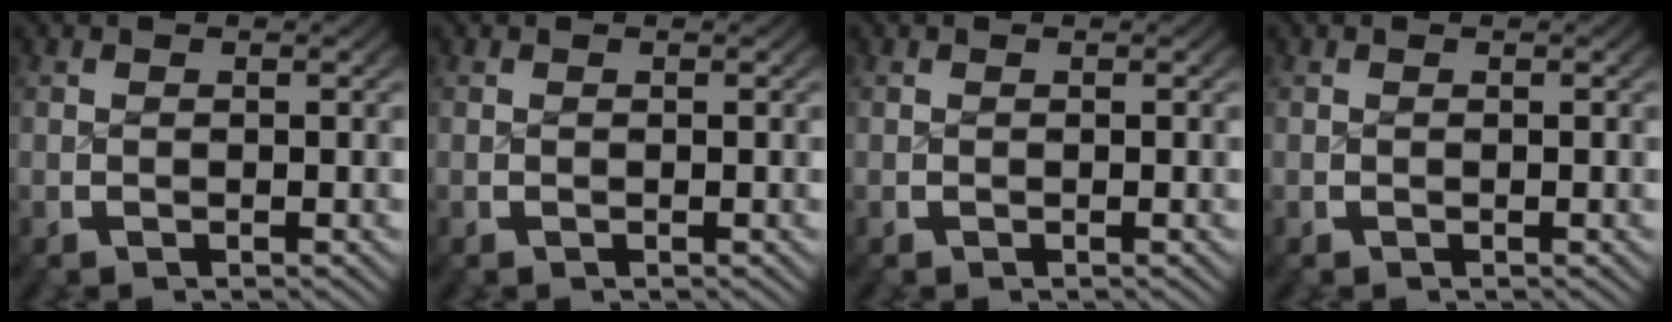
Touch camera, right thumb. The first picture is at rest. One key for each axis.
{"total": 0.0}
{"total": 0.0}
{"total": 0.0}